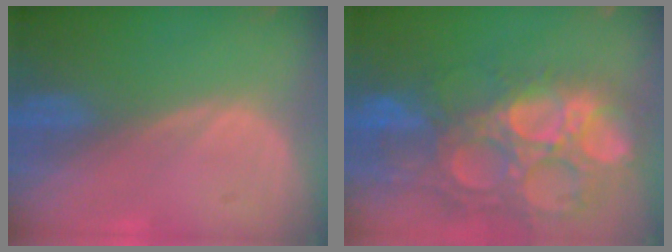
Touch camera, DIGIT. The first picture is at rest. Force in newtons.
{"total": 15.6, "press": 13.0, "slide": 8.7}